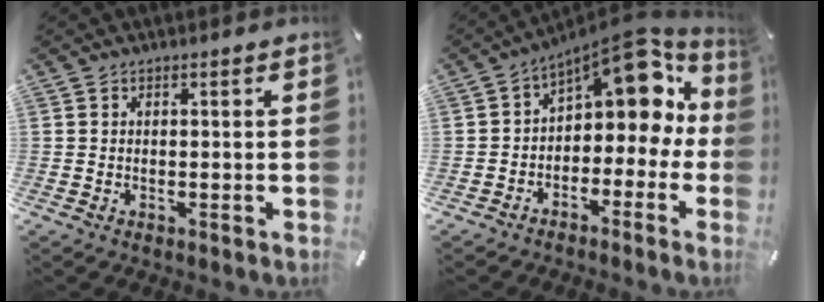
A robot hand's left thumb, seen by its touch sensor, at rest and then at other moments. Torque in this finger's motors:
{"motor_torque": [0.35, 1.01, 0.17, -0.01, 0.16]}